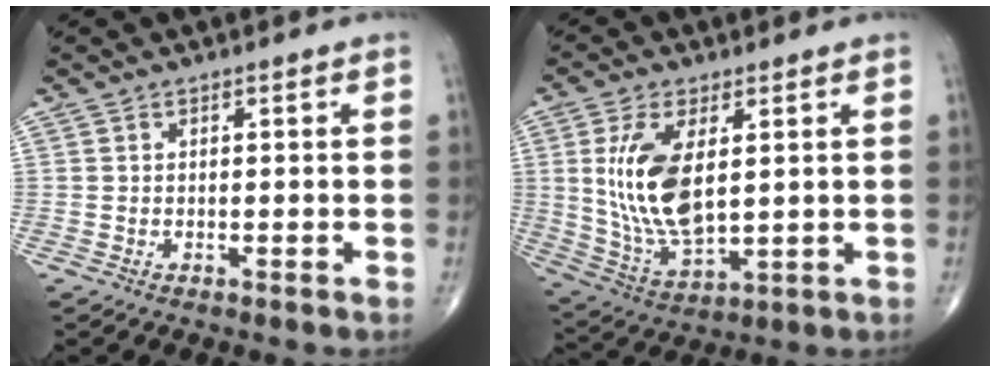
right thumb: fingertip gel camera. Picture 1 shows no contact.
{"total": 14.4, "force": [2.6, 7.0, 12.3], "torque": [-0.242, -0.019, 0.065]}